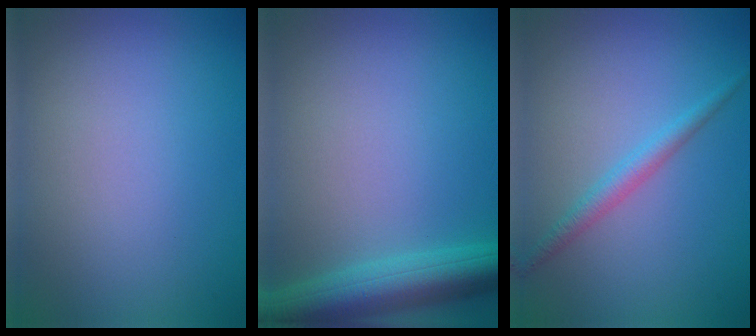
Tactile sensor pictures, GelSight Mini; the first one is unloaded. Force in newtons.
{"total": 5.6, "press": 5.6, "slide": 0.3}
{"total": 1.9, "press": 1.9, "slide": 0.0}